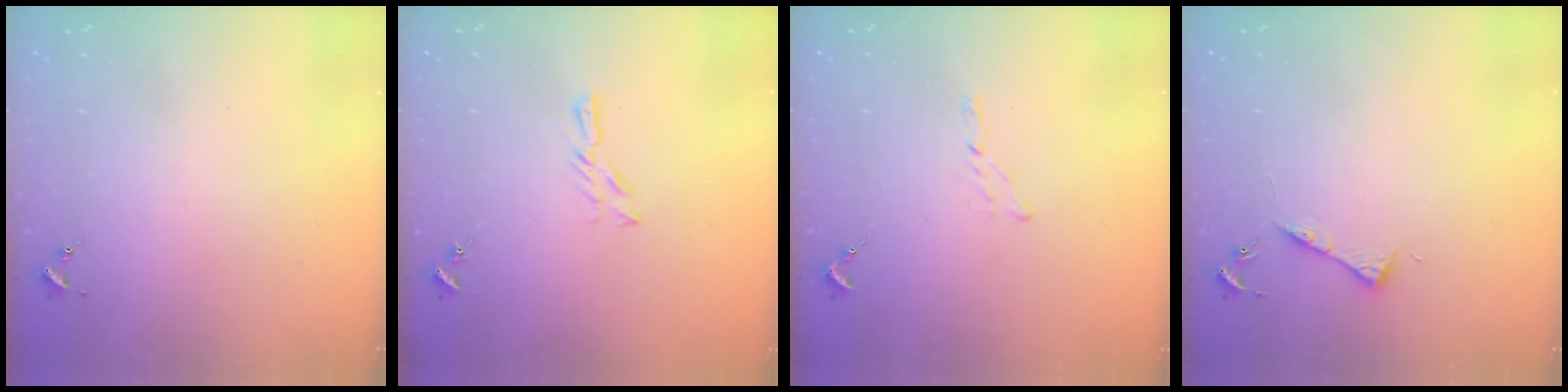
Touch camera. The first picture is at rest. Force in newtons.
{"total": 5.1, "press": 5.1, "slide": 0.5}
{"total": 3.5, "press": 3.5, "slide": 0.4}
{"total": 4.2, "press": 4.1, "slide": 0.5}